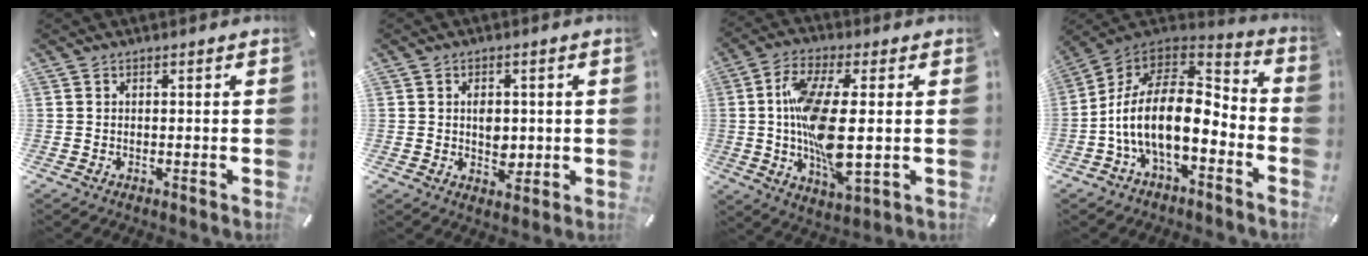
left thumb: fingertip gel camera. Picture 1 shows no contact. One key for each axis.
{"total": 4.6, "fx": 0.2, "fy": 3.7, "fz": 2.8, "tx": -0.021, "ty": -0.004, "tz": -0.002}
{"total": 15.9, "fx": -0.4, "fy": 6.6, "fz": 14.5, "tx": -0.288, "ty": -0.010, "tz": -0.007}
{"total": 17.8, "fx": -4.9, "fy": 9.8, "fz": 14.1, "tx": -0.285, "ty": 0.007, "tz": -0.084}